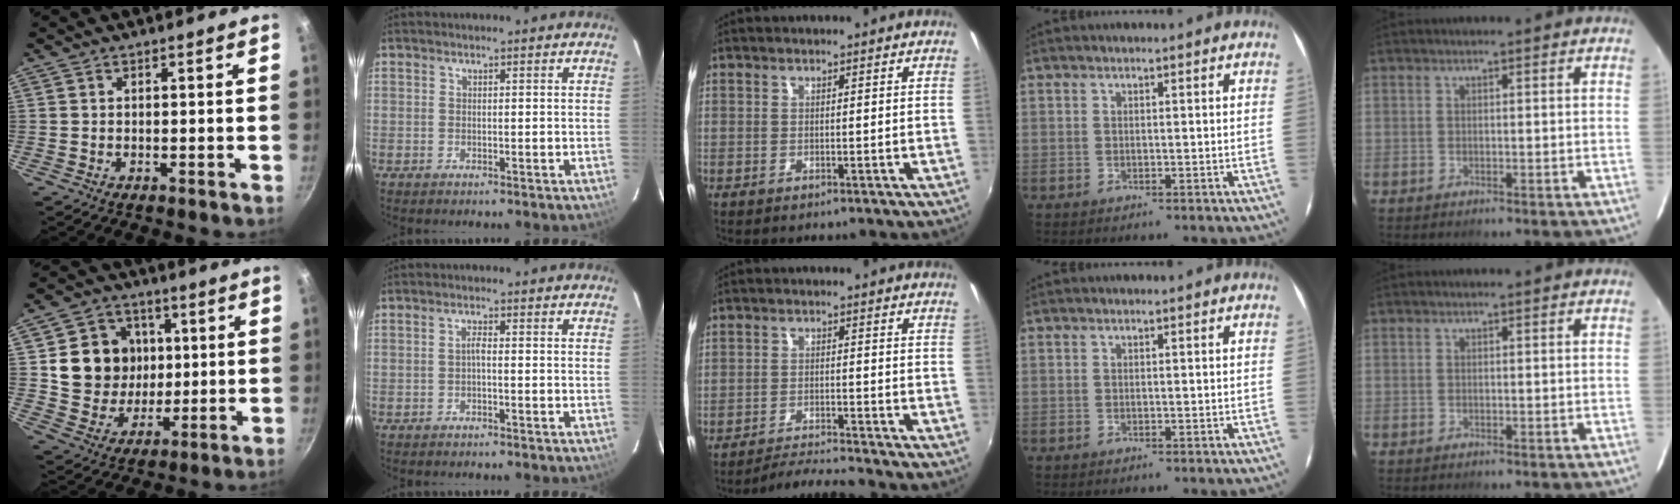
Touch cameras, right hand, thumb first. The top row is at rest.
{"thumb": {"total": 14.5, "force": [2.4, 12.9, 6.1], "torque": [-0.075, 0.000, 0.049]}, "index": {"total": 1.2, "force": [-0.5, 0.2, 1.0], "torque": [-0.021, 0.006, -0.011]}, "middle": {"total": 5.4, "force": [-5.3, -0.7, 0.9], "torque": [-0.045, 0.000, -0.093]}}